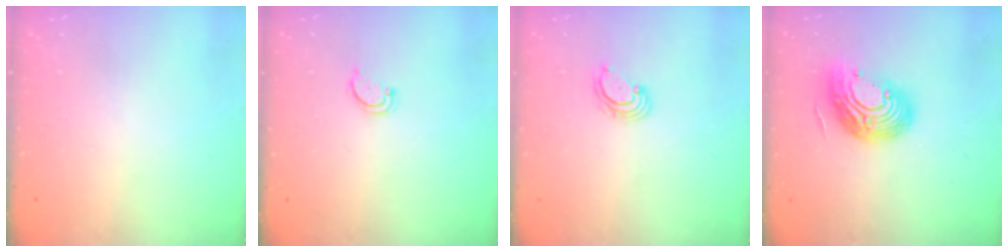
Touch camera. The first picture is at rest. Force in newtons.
{"total": 2.8, "press": 2.8, "slide": 0.3}
{"total": 2.7, "press": 2.6, "slide": 0.6}
{"total": 14.4, "press": 14.3, "slide": 1.4}